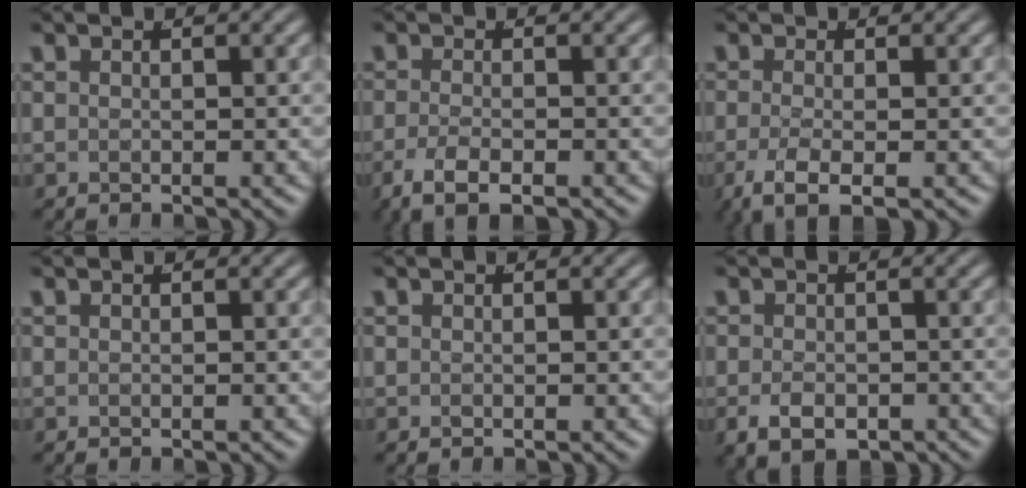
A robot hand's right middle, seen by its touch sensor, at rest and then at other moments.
{"total": 3.6, "force": [-2.3, 1.2, 2.4], "torque": [-0.052, -0.014, -0.030]}
{"total": 4.3, "force": [-2.5, 1.4, 3.2], "torque": [-0.076, -0.029, -0.025]}
{"total": 0.0}
{"total": 0.0}
{"total": 3.5, "force": [-2.0, 2.0, 2.0], "torque": [-0.032, -0.021, -0.021]}